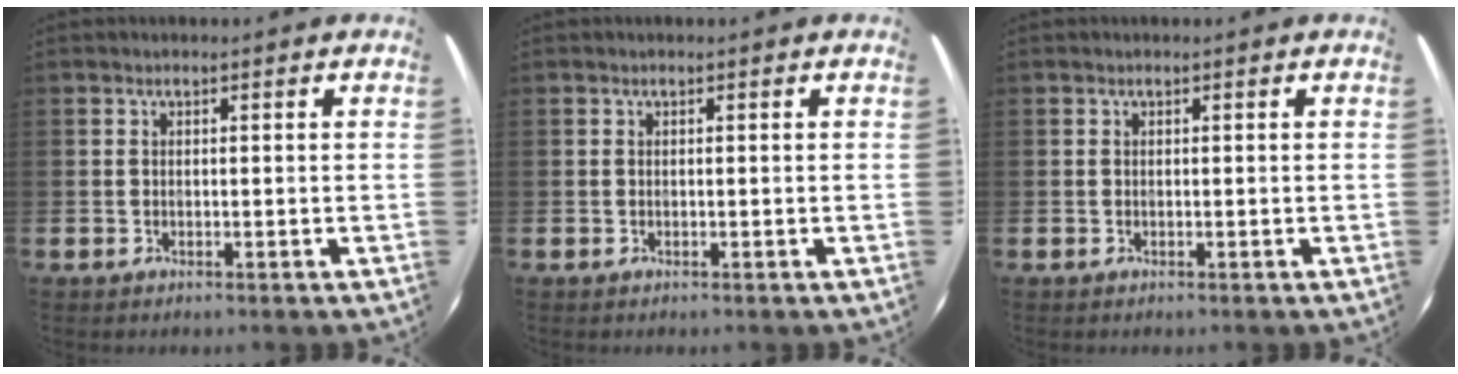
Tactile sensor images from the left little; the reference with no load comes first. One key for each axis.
{"total": 0.0}
{"total": 0.0}